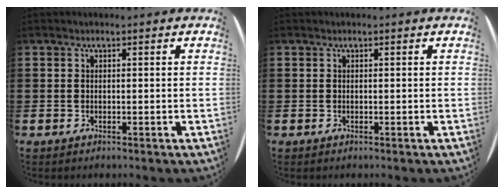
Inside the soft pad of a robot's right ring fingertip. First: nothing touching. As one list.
[{"total": 0.0}]